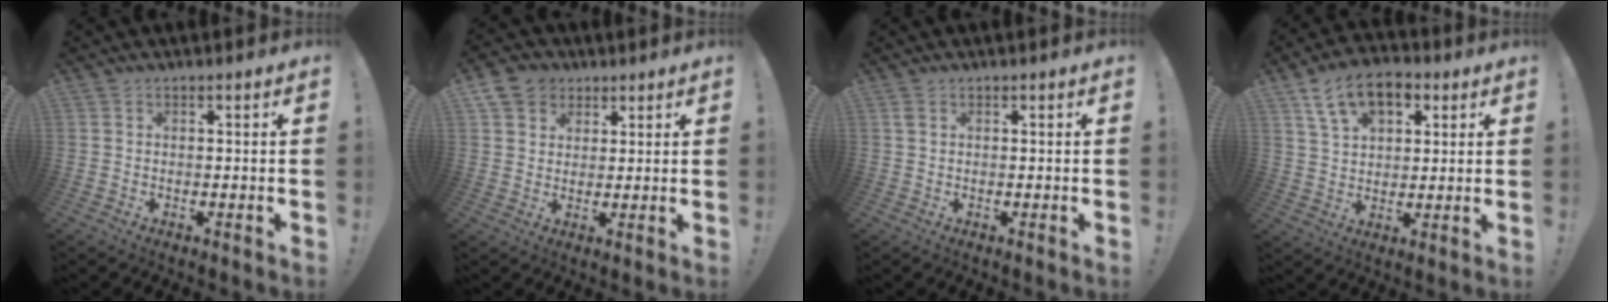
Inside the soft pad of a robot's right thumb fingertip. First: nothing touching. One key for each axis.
{"total": 7.5, "fx": 3.9, "fy": 6.1, "fz": 1.9, "tx": -0.025, "ty": -0.019, "tz": 0.078}
{"total": 1.2, "fx": 0.7, "fy": 0.5, "fz": 0.8, "tx": -0.018, "ty": 0.003, "tz": 0.012}
{"total": 12.9, "fx": 6.0, "fy": 8.3, "fz": 7.8, "tx": -0.123, "ty": -0.013, "tz": 0.116}